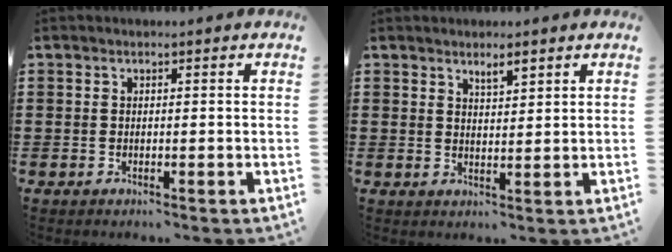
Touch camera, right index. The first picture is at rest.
{"total": 2.4, "force": [1.8, 0.6, 1.4], "torque": [-0.021, -0.001, 0.031]}